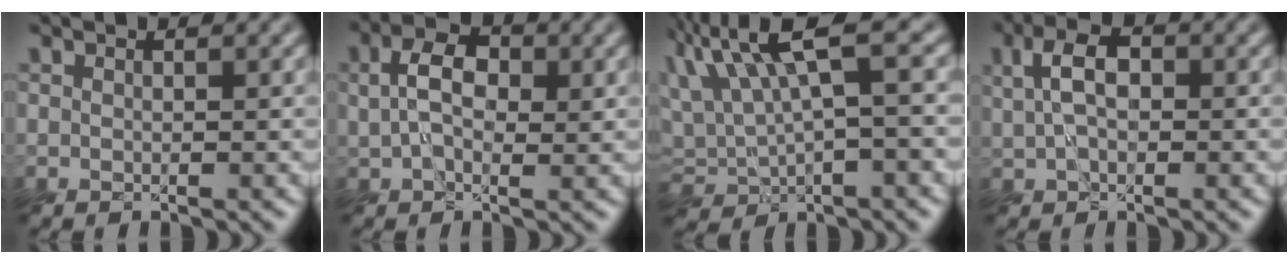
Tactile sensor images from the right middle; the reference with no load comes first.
{"total": 4.5, "force": [0.4, 2.9, 3.5], "torque": [-0.067, 0.006, -0.004]}
{"total": 6.1, "force": [1.4, 1.7, 5.7], "torque": [-0.105, 0.015, 0.018]}
{"total": 4.2, "force": [0.3, 2.5, 3.3], "torque": [-0.063, 0.011, -0.004]}